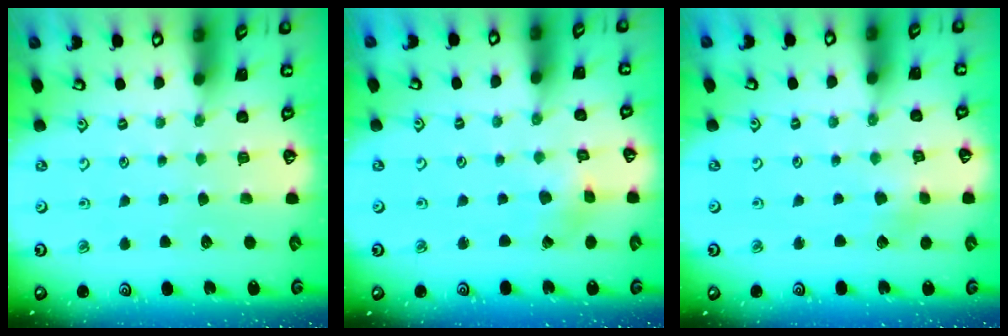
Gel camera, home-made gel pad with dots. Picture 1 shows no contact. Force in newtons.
{"total": 1.4, "press": 1.4, "slide": 0.2}
{"total": 2.8, "press": 2.7, "slide": 0.5}